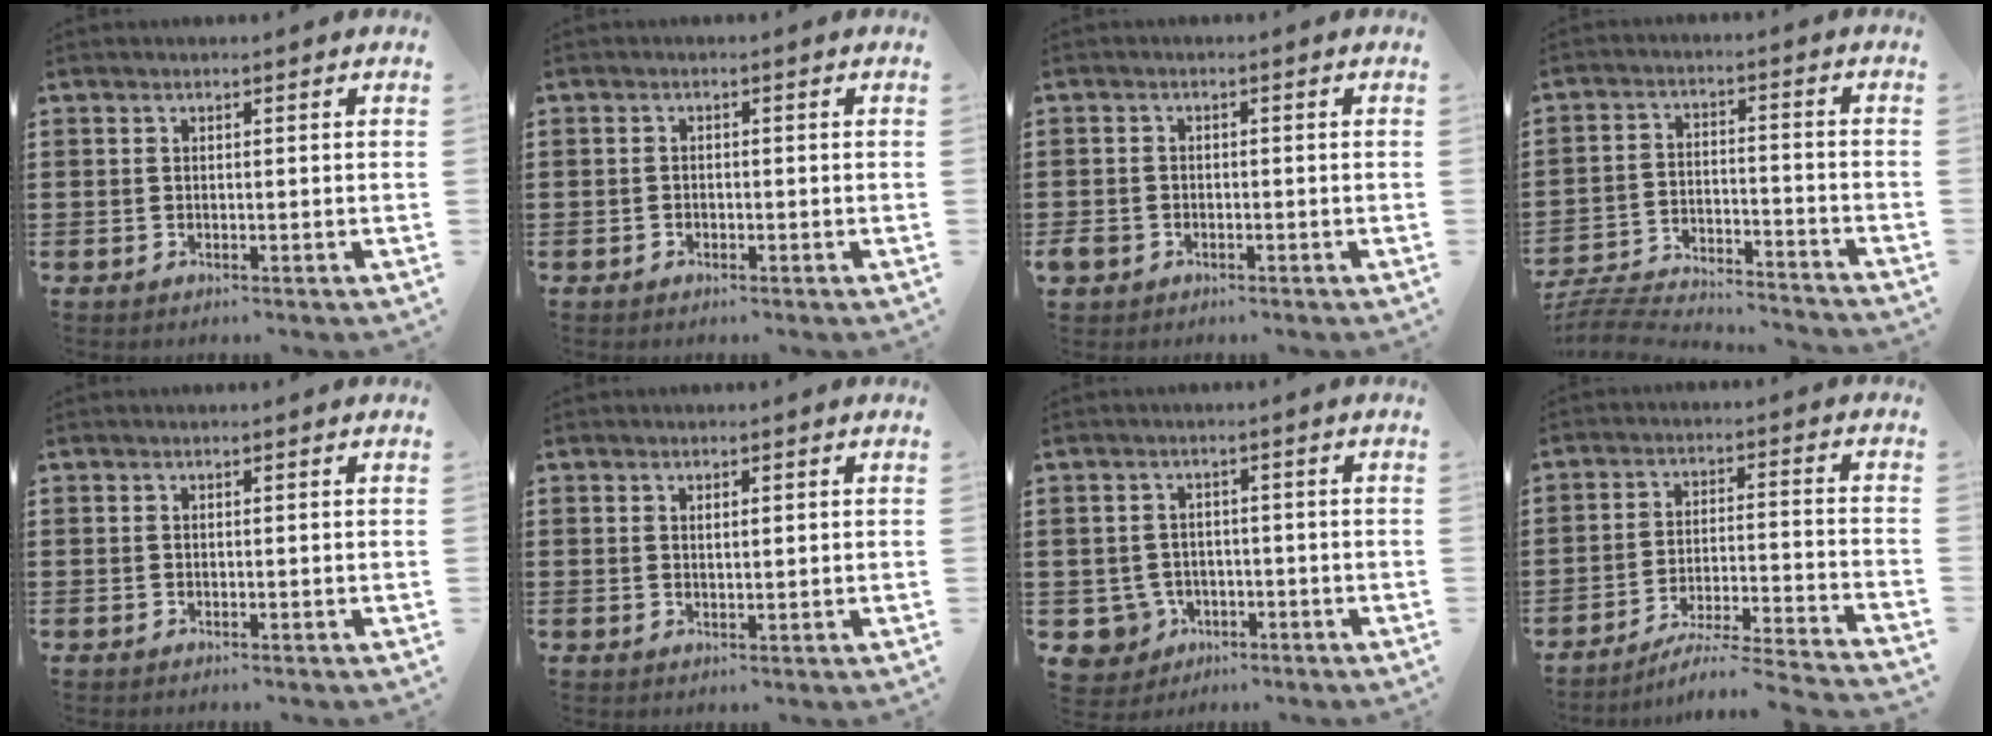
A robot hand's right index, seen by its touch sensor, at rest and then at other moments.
{"total": 0.8, "force": [-0.6, 0.5, 0.1], "torque": [-0.005, 0.001, -0.013]}
{"total": 2.0, "force": [-1.3, 1.4, 0.6], "torque": [-0.028, -0.004, -0.032]}
{"total": 5.9, "force": [-5.8, 0.4, 1.0], "torque": [-0.034, -0.004, -0.120]}
{"total": 0.0}
{"total": 0.9, "force": [0.4, 0.2, 0.8], "torque": [-0.017, 0.000, 0.007]}
{"total": 4.2, "force": [-2.2, 3.4, 0.9], "torque": [-0.046, 0.001, -0.048]}
{"total": 4.9, "force": [-4.4, -0.6, 2.1], "torque": [-0.041, -0.022, -0.088]}